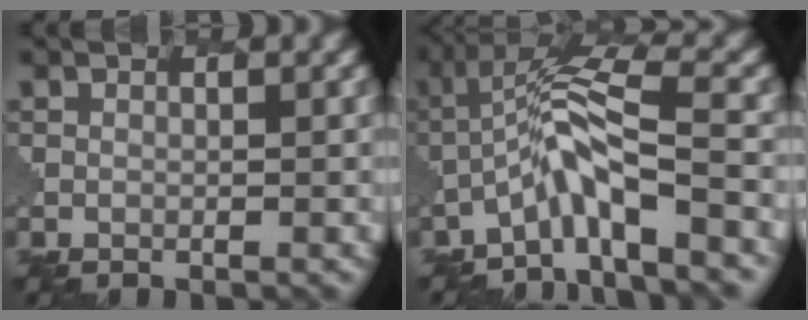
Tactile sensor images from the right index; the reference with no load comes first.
{"total": 5.5, "force": [-2.9, 0.8, 4.6], "torque": [-0.087, 0.015, -0.062]}